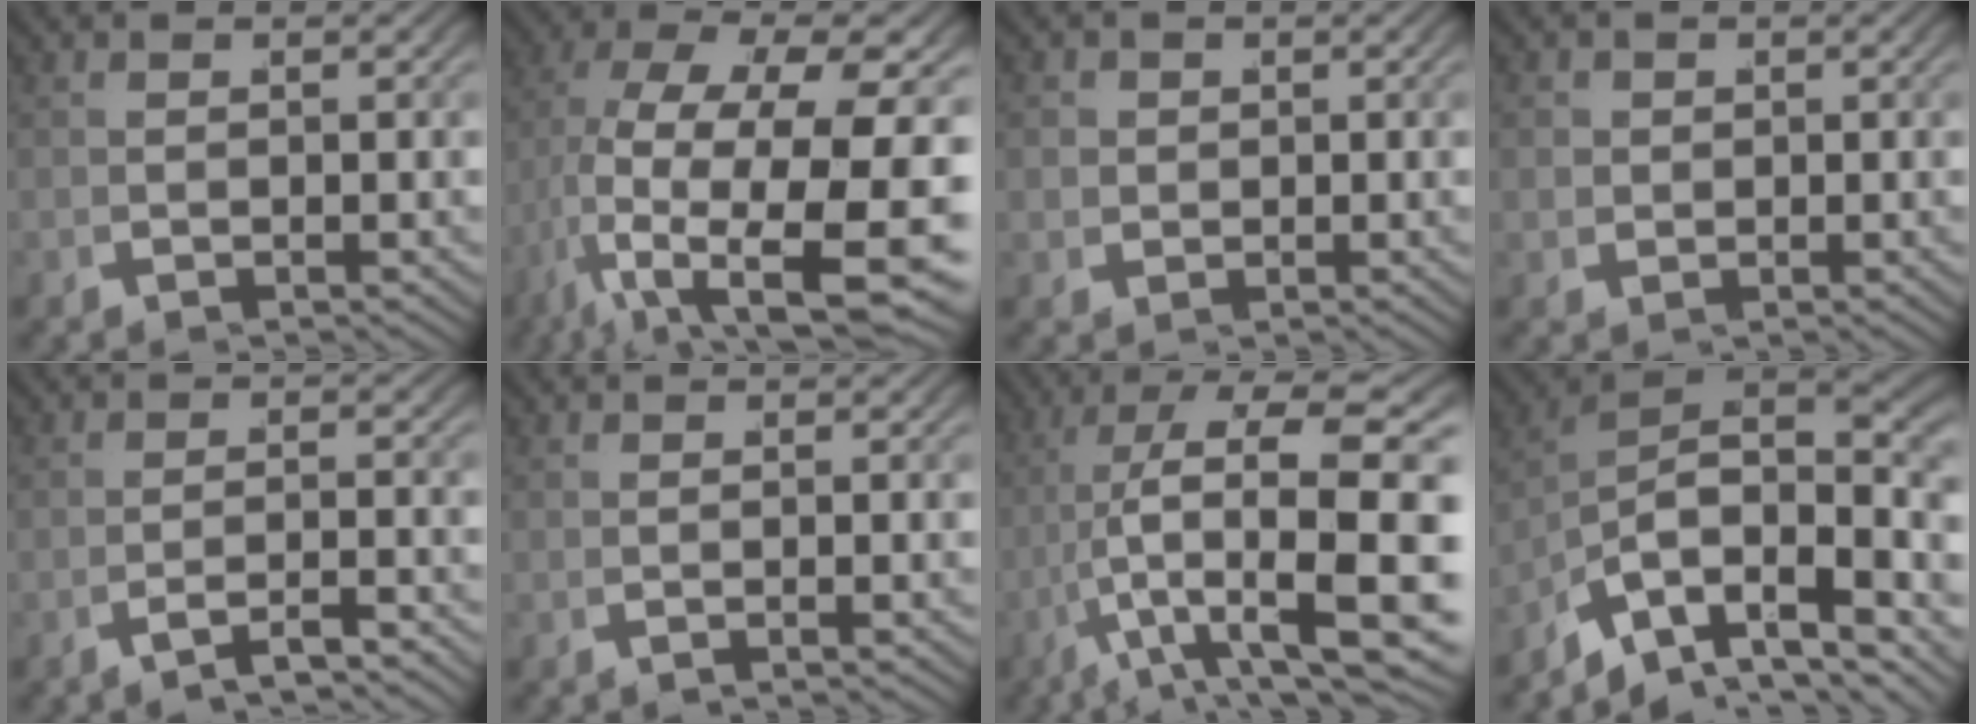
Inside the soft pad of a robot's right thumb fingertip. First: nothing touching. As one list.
[{"total": 14.2, "force": [-0.3, 7.5, 12.1], "torque": [-0.242, -0.061, 0.043]}, {"total": 2.5, "force": [0.6, 2.3, 0.8], "torque": [-0.022, -0.003, 0.011]}, {"total": 2.1, "force": [0.6, 1.9, 0.6], "torque": [-0.018, -0.002, 0.011]}, {"total": 1.8, "force": [-1.3, -0.2, 1.1], "torque": [-0.018, 0.010, -0.028]}, {"total": 0.0}, {"total": 14.4, "force": [0.2, 6.4, 12.9], "torque": [-0.232, -0.039, 0.039]}, {"total": 15.7, "force": [-1.1, 10.1, 12.0], "torque": [-0.206, -0.040, -0.006]}]